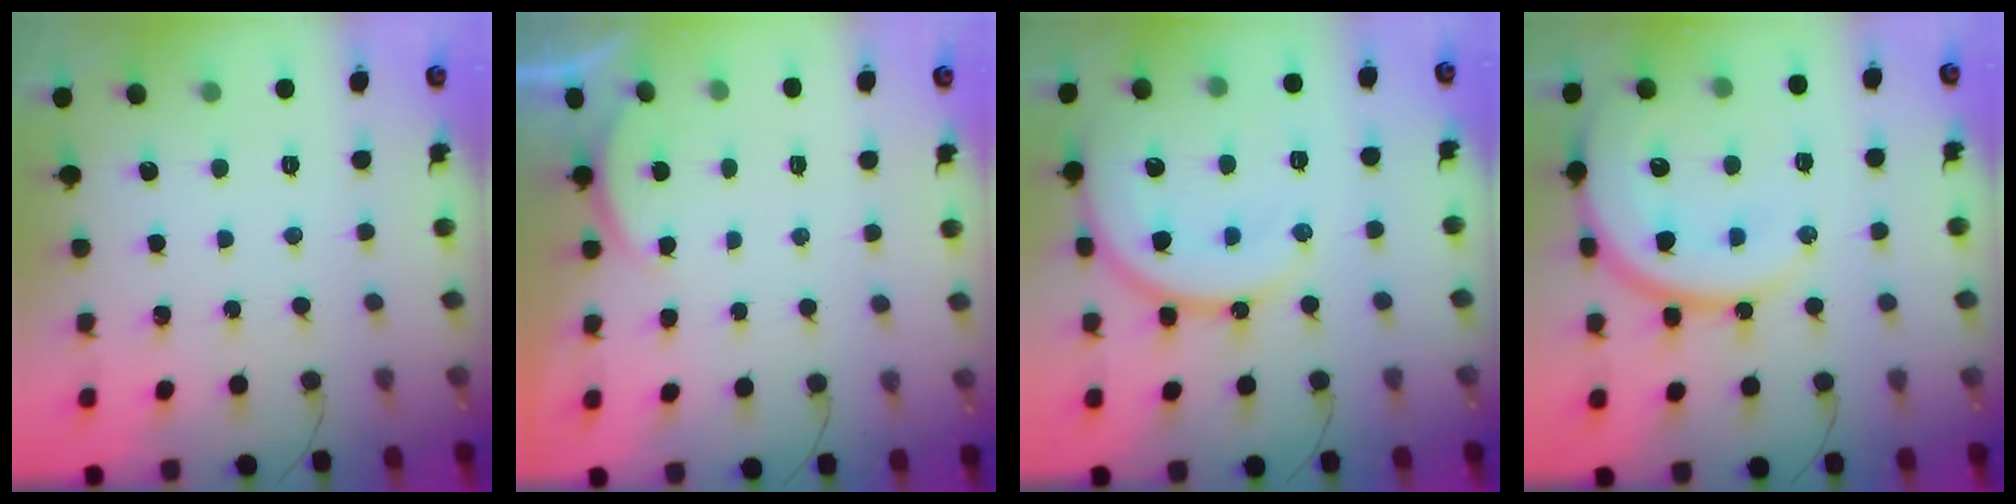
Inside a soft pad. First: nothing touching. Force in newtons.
{"total": 2.0, "press": 1.9, "slide": 0.6}
{"total": 15.9, "press": 15.8, "slide": 1.9}
{"total": 18.7, "press": 18.6, "slide": 1.9}